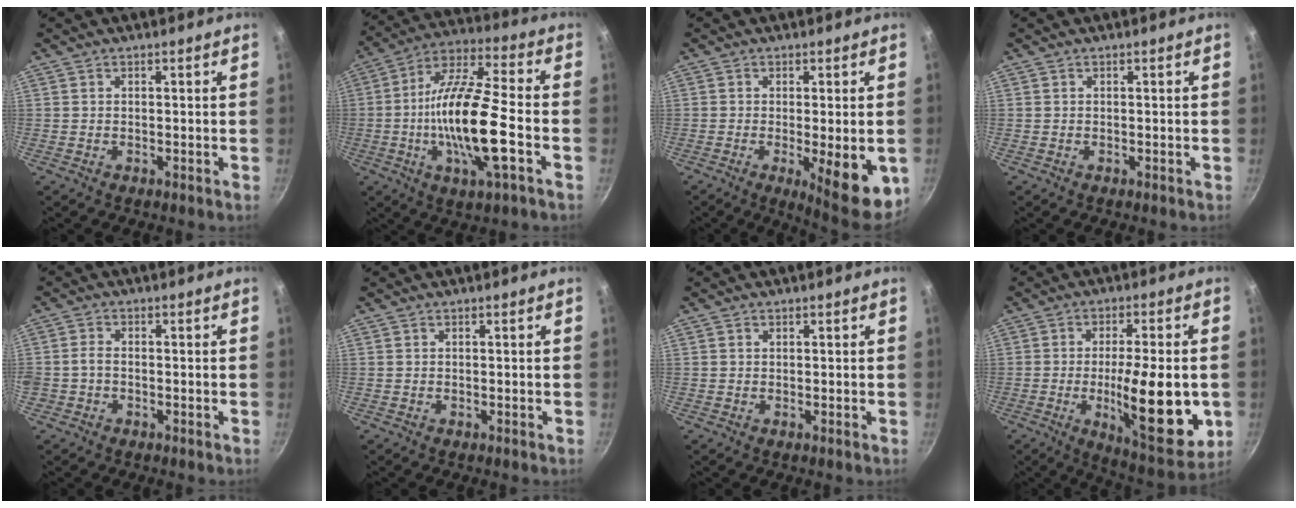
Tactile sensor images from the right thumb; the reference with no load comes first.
{"total": 18.5, "force": [-4.3, 4.9, 17.4], "torque": [-0.323, 0.027, -0.091]}
{"total": 11.6, "force": [-2.8, 3.2, 10.8], "torque": [-0.129, -0.008, -0.028]}
{"total": 0.0}
{"total": 2.2, "force": [-0.8, 1.5, 1.3], "torque": [-0.024, 0.014, -0.018]}
{"total": 0.0}
{"total": 0.0}
{"total": 18.9, "force": [-3.2, 5.6, 17.8], "torque": [-0.243, -0.009, -0.044]}